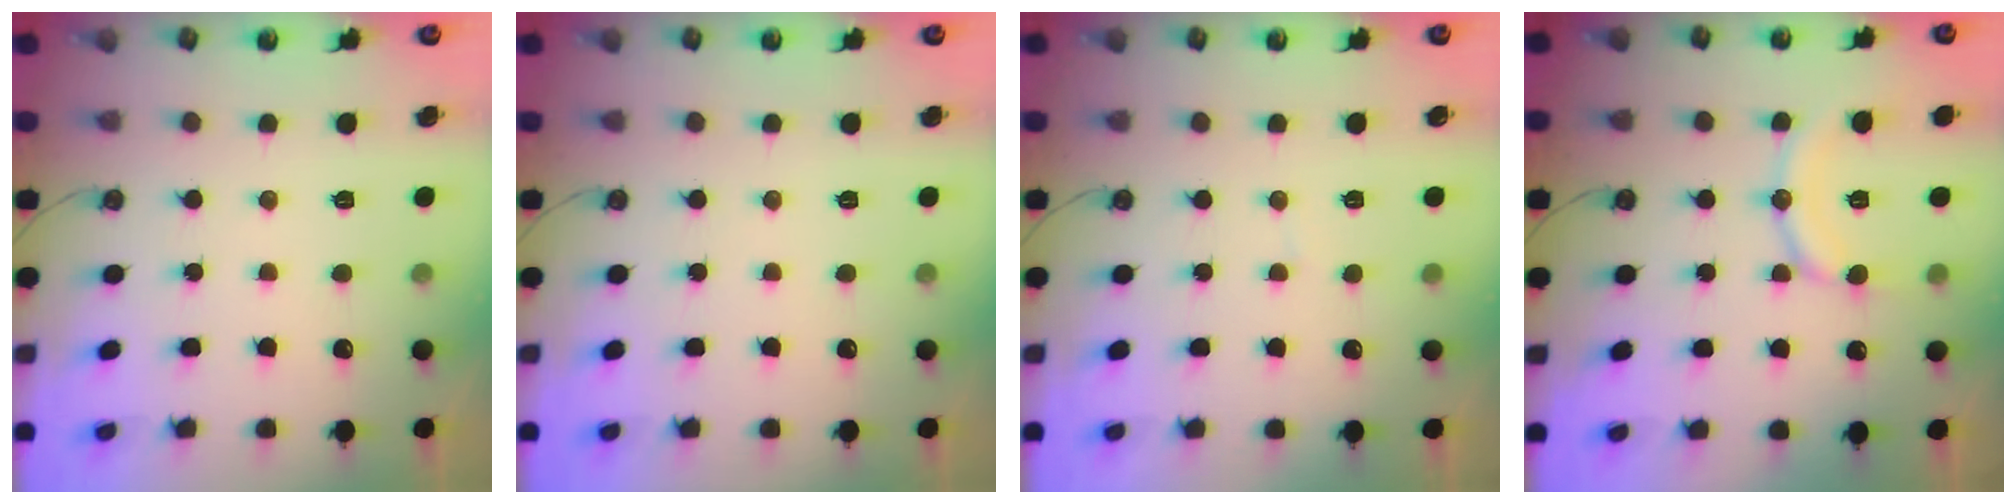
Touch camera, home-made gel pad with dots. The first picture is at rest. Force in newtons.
{"total": 0.0}
{"total": 2.3, "press": 2.3, "slide": 0.3}
{"total": 11.2, "press": 11.2, "slide": 0.7}